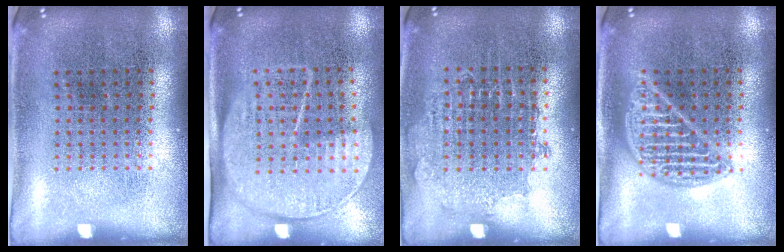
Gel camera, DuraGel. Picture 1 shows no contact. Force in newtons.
{"total": 1.8, "press": 1.4, "slide": 1.0}
{"total": 0.8, "press": 0.8, "slide": 0.3}
{"total": 2.1, "press": 2.1, "slide": 0.3}